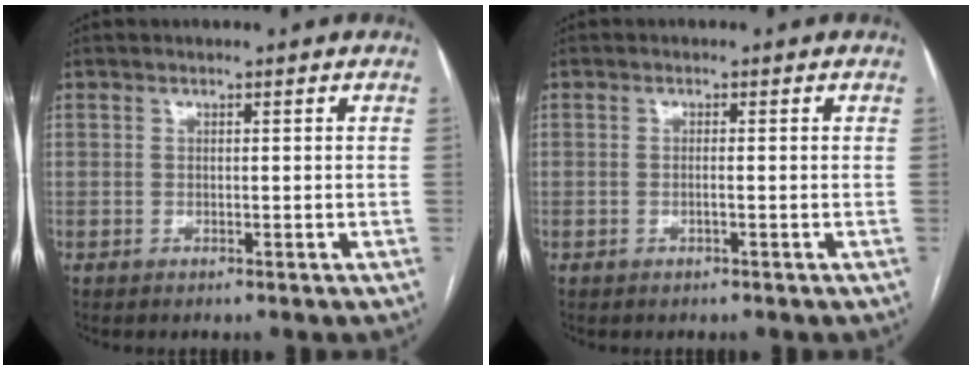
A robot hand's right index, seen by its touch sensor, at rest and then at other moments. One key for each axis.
{"total": 0.7, "fx": -0.2, "fy": 0.0, "fz": 0.7, "tx": -0.016, "ty": 0.002, "tz": 0.000}